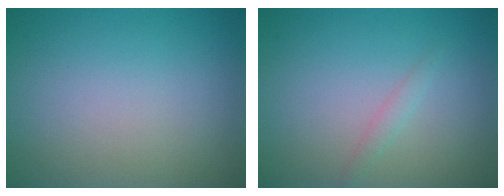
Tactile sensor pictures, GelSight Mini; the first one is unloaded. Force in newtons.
{"total": 1.0, "press": 1.0, "slide": 0.0}